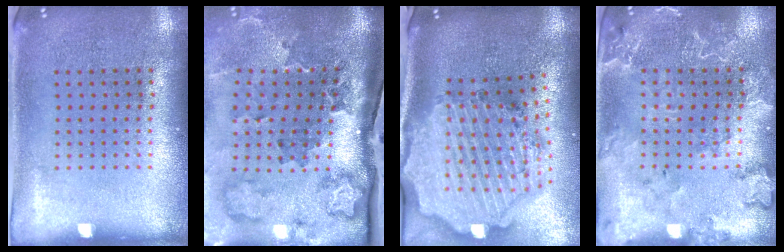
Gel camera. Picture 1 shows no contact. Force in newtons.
{"total": 3.7, "press": 2.4, "slide": 2.7}
{"total": 4.0, "press": 3.2, "slide": 2.3}
{"total": 2.3, "press": 2.2, "slide": 0.4}